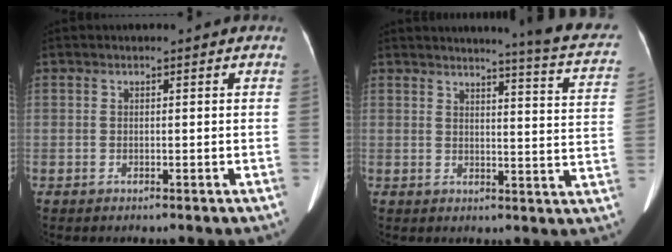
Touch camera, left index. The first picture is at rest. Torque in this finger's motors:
{"motor_torque": [0.79, -1.35, 0.04, 0.01]}